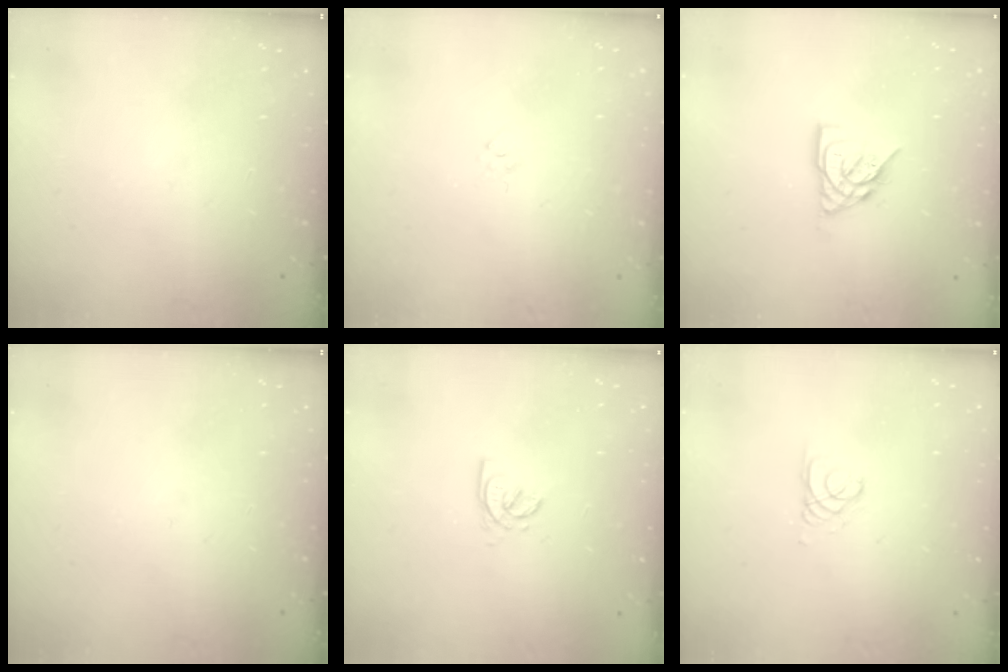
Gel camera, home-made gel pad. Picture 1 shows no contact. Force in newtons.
{"total": 2.9, "press": 2.9, "slide": 0.6}
{"total": 8.2, "press": 8.1, "slide": 0.6}
{"total": 0.0}
{"total": 1.6, "press": 1.6, "slide": 0.3}
{"total": 1.1, "press": 1.1, "slide": 0.1}